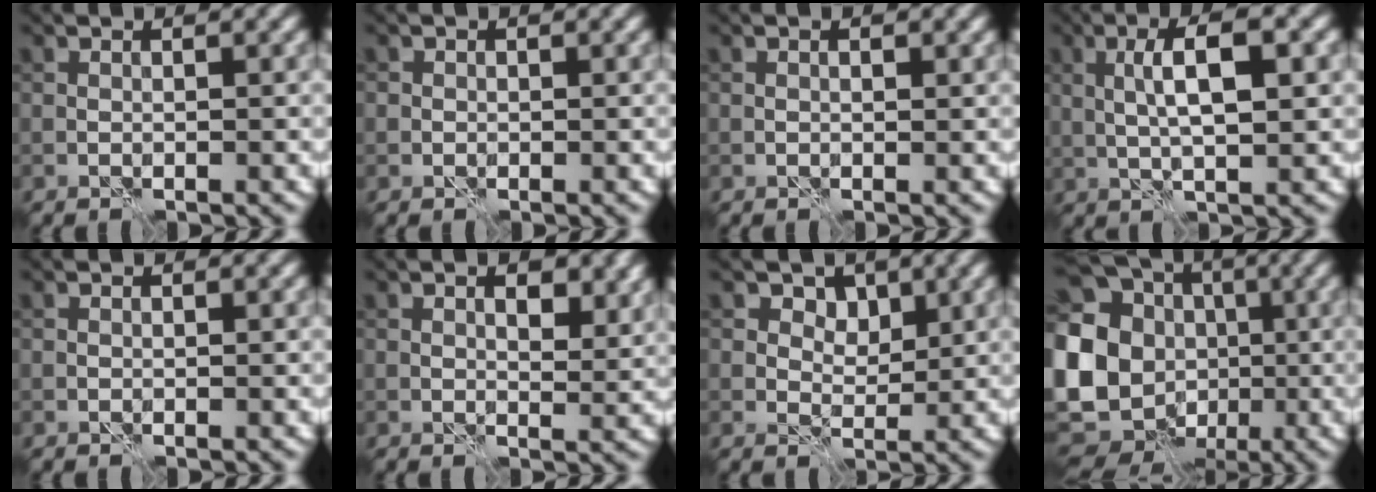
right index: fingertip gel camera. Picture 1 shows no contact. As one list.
[{"total": 0.8, "force": [0.0, 0.8, 0.1], "torque": [0.003, -0.002, -0.003]}, {"total": 0.8, "force": [0.2, 0.5, 0.7], "torque": [-0.009, -0.001, 0.002]}, {"total": 5.4, "force": [0.9, 1.5, 5.1], "torque": [-0.095, 0.007, 0.016]}, {"total": 0.0}, {"total": 3.1, "force": [1.2, 1.6, 2.4], "torque": [-0.031, -0.005, 0.020]}, {"total": 3.4, "force": [1.8, 2.4, 1.6], "torque": [-0.028, -0.011, 0.029]}, {"total": 19.3, "force": [-3.1, 17.2, 8.3], "torque": [-0.189, 0.007, -0.086]}]